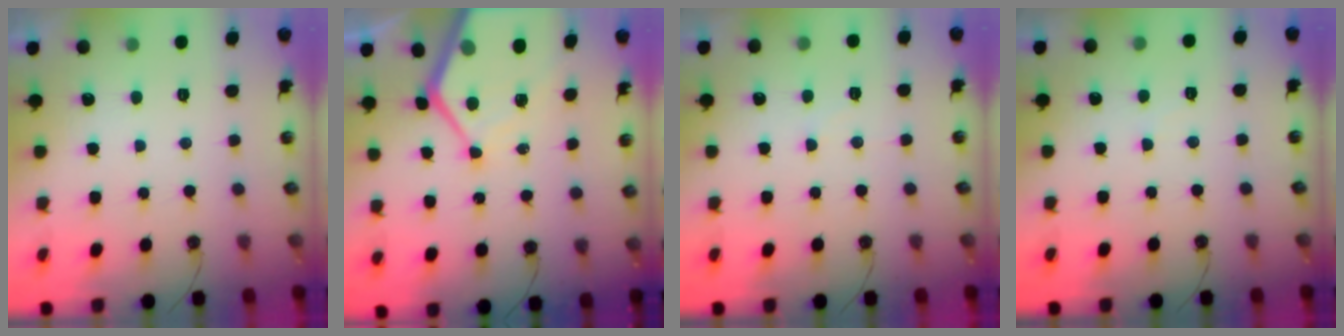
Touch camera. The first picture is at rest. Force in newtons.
{"total": 13.0, "press": 12.9, "slide": 1.3}
{"total": 5.4, "press": 5.3, "slide": 0.6}
{"total": 3.5, "press": 3.4, "slide": 0.6}